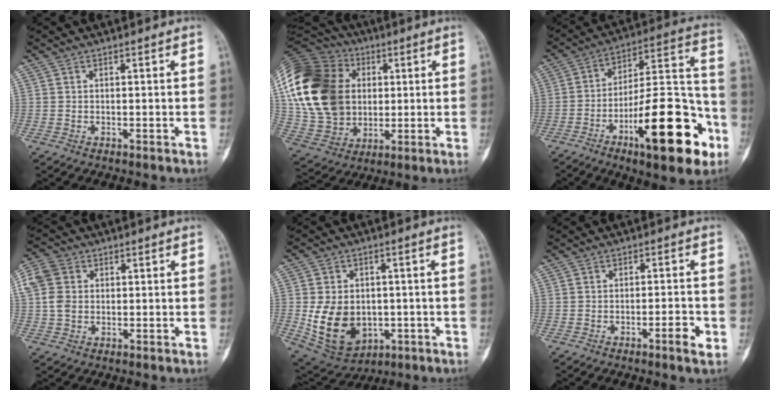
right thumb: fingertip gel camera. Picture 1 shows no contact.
{"total": 26.2, "force": [4.0, 20.0, 16.4], "torque": [-0.331, 0.015, 0.082]}
{"total": 25.7, "force": [-11.3, 8.2, 21.6], "torque": [-0.300, 0.070, -0.169]}
{"total": 6.5, "force": [0.9, 5.2, 3.7], "torque": [-0.082, 0.010, 0.013]}
{"total": 13.6, "force": [-1.9, 10.2, 8.8], "torque": [-0.128, 0.001, -0.004]}
{"total": 3.0, "force": [-1.4, 0.5, 2.6], "torque": [-0.040, 0.007, -0.023]}